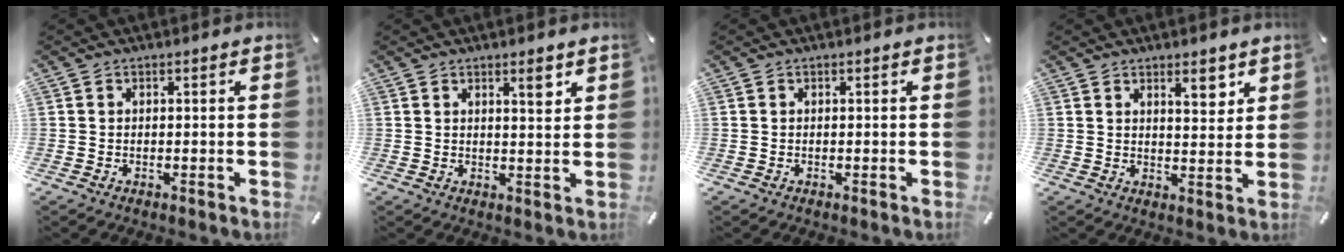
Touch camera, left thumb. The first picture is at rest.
{"total": 3.5, "force": [2.1, 0.7, 2.7], "torque": [-0.034, -0.008, 0.029]}
{"total": 0.0}
{"total": 5.3, "force": [3.5, 2.2, 3.3], "torque": [-0.033, -0.021, 0.054]}